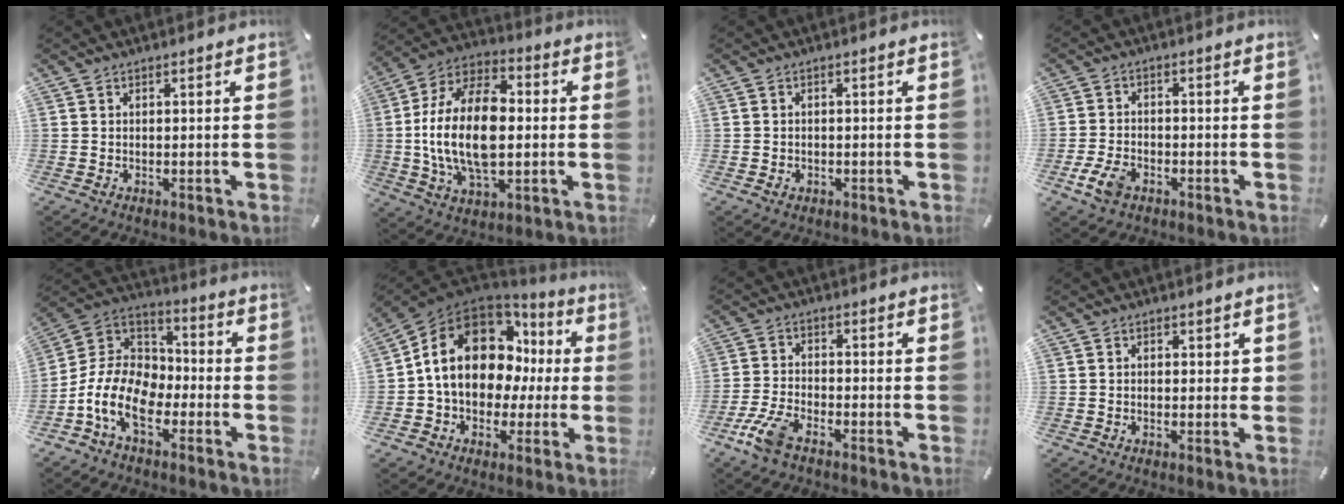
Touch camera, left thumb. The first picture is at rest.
{"total": 20.0, "force": [-1.0, 12.3, 15.7], "torque": [-0.329, -0.003, -0.024]}
{"total": 1.5, "force": [-0.5, 1.3, 0.6], "torque": [-0.012, 0.004, -0.012]}
{"total": 5.9, "force": [-3.0, 3.8, 3.4], "torque": [-0.085, 0.009, -0.059]}
{"total": 14.4, "force": [-7.6, 8.9, 8.3], "torque": [-0.194, 0.019, -0.146]}
{"total": 15.8, "force": [3.5, 11.8, 9.9], "torque": [-0.183, -0.020, 0.062]}
{"total": 6.7, "force": [-4.5, 2.6, 4.3], "torque": [-0.104, 0.009, -0.087]}
{"total": 1.4, "force": [0.0, 1.2, 0.8], "torque": [-0.007, 0.003, -0.004]}